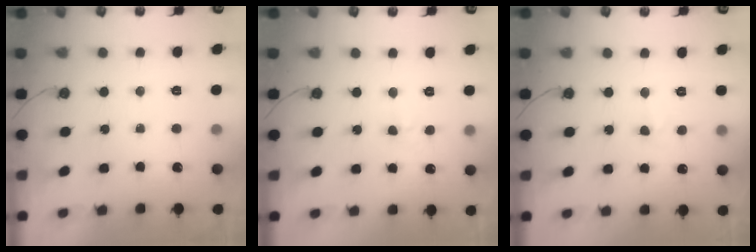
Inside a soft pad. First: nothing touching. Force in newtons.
{"total": 3.9, "press": 2.2, "slide": 3.2}
{"total": 4.5, "press": 3.0, "slide": 3.4}